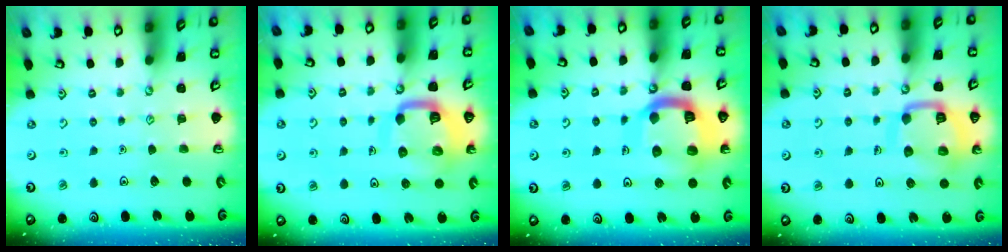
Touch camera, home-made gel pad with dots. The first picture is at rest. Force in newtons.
{"total": 11.4, "press": 11.4, "slide": 1.2}
{"total": 18.4, "press": 18.3, "slide": 1.9}
{"total": 14.0, "press": 13.9, "slide": 1.7}